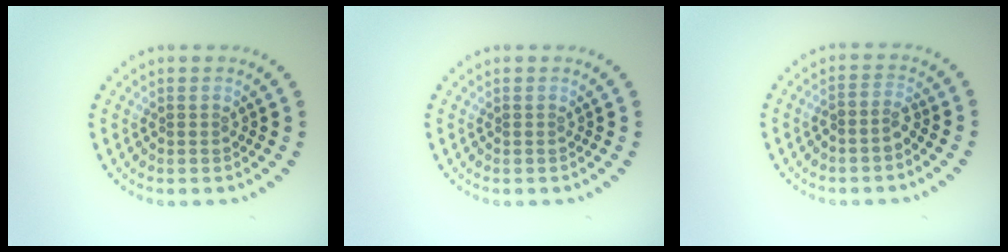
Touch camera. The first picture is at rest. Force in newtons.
{"total": 0.0}
{"total": 1.6, "press": 1.2, "slide": 1.0}